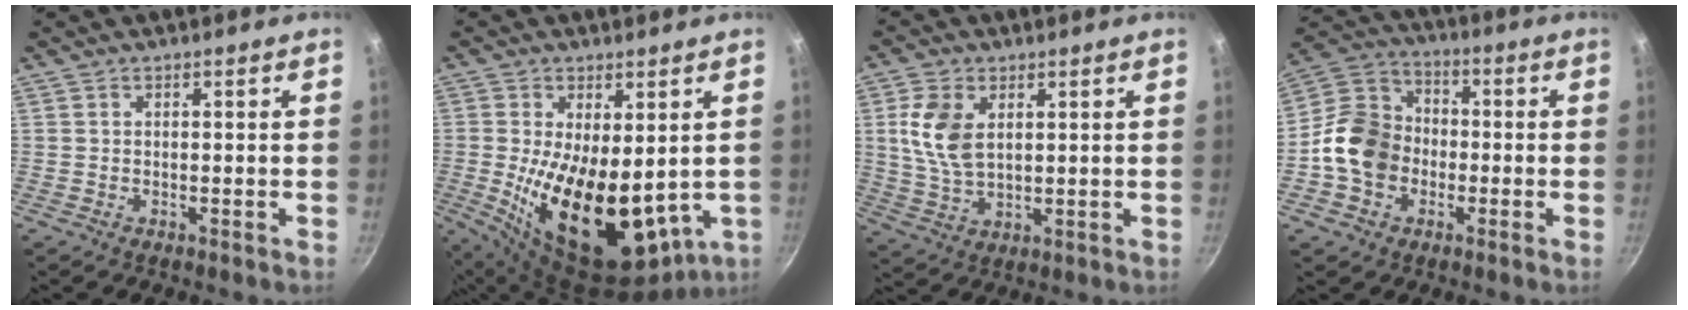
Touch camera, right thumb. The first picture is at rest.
{"total": 21.0, "force": [-0.8, 10.9, 17.9], "torque": [-0.284, -0.034, 0.012]}
{"total": 8.8, "force": [2.5, 5.4, 6.5], "torque": [-0.126, -0.015, 0.050]}
{"total": 12.9, "force": [-2.7, 10.6, 6.9], "torque": [-0.096, 0.034, -0.070]}